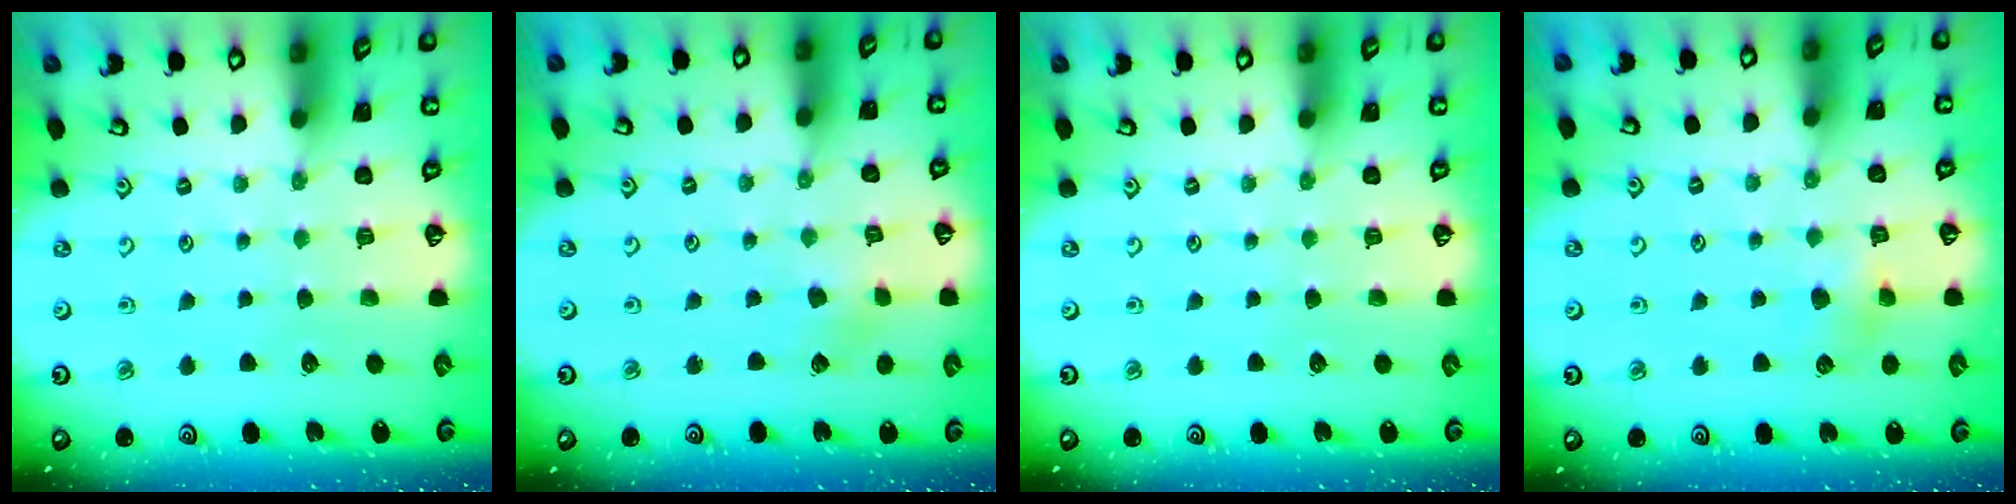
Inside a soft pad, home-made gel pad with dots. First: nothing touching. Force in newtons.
{"total": 2.5, "press": 2.5, "slide": 0.5}
{"total": 0.0}
{"total": 5.1, "press": 5.1, "slide": 0.5}